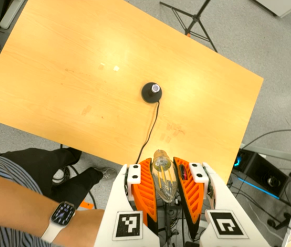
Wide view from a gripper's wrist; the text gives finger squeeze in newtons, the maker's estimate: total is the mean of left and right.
{"total": 22.2, "left": 24.3, "right": 20.0}